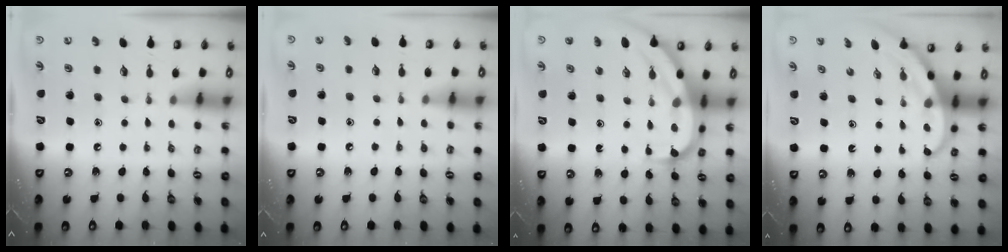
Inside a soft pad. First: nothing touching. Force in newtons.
{"total": 4.5, "press": 4.4, "slide": 0.8}
{"total": 9.4, "press": 9.3, "slide": 1.0}
{"total": 3.7, "press": 3.7, "slide": 0.4}